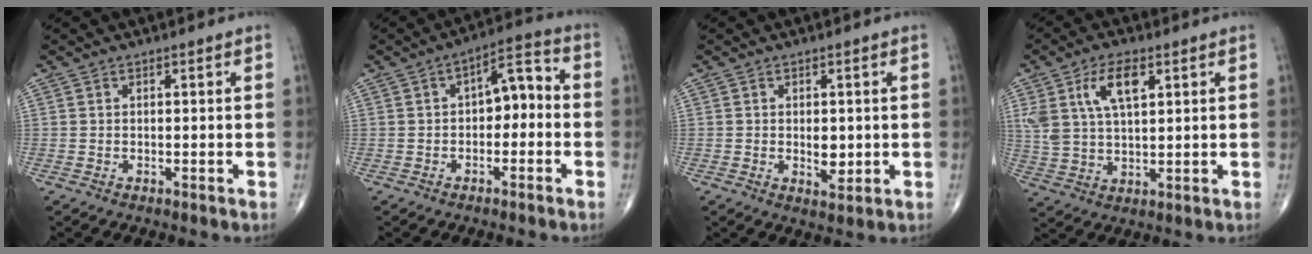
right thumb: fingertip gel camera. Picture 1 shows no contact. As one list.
[{"total": 7.6, "force": [-0.4, 4.1, 6.3], "torque": [-0.067, 0.032, -0.021]}, {"total": 3.6, "force": [0.0, 2.1, 3.0], "torque": [-0.032, -0.006, 0.006]}, {"total": 9.6, "force": [4.0, 4.5, 7.4], "torque": [-0.143, -0.006, 0.080]}]